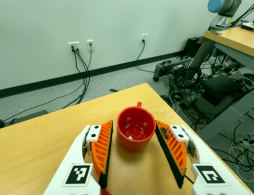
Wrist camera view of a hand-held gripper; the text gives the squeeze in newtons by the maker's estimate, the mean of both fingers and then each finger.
{"total": 1.8, "left": 0.3, "right": 3.3}